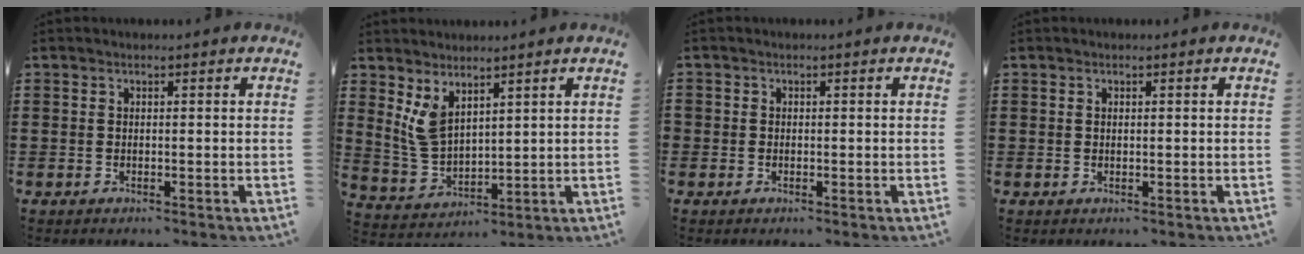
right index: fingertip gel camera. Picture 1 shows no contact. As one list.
[{"total": 5.5, "force": [3.3, 2.7, 3.5], "torque": [-0.093, -0.009, 0.059]}, {"total": 0.7, "force": [-0.3, 0.6, 0.2], "torque": [-0.004, 0.000, -0.007]}, {"total": 0.0}]